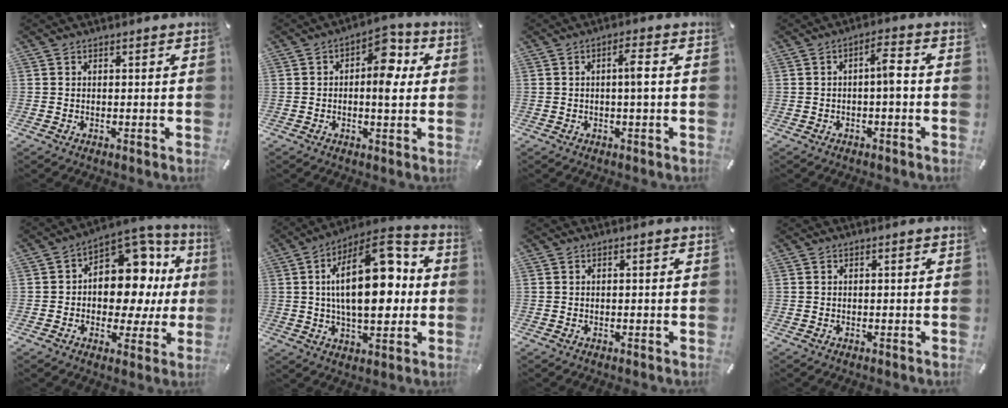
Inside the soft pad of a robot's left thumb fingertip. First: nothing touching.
{"total": 8.9, "force": [1.1, 4.7, 7.4], "torque": [-0.084, -0.006, 0.009]}
{"total": 3.9, "force": [0.0, 0.7, 3.9], "torque": [-0.065, 0.002, -0.006]}
{"total": 5.3, "force": [-0.7, 1.8, 4.9], "torque": [-0.080, 0.013, -0.015]}
{"total": 14.3, "force": [2.1, 10.7, 9.3], "torque": [-0.107, -0.028, 0.040]}
{"total": 21.8, "force": [3.0, 11.0, 18.6], "torque": [-0.304, -0.008, 0.041]}
{"total": 0.0}
{"total": 0.0}